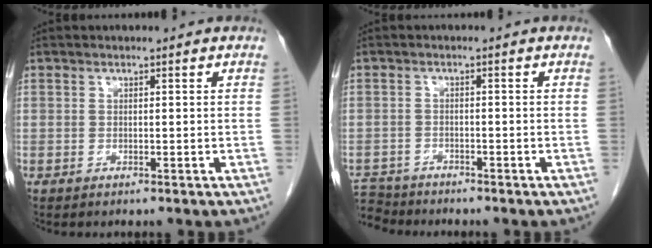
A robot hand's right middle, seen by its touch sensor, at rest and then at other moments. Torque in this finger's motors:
{"motor_torque": [-0.02, -0.27, 0.00, -0.02]}